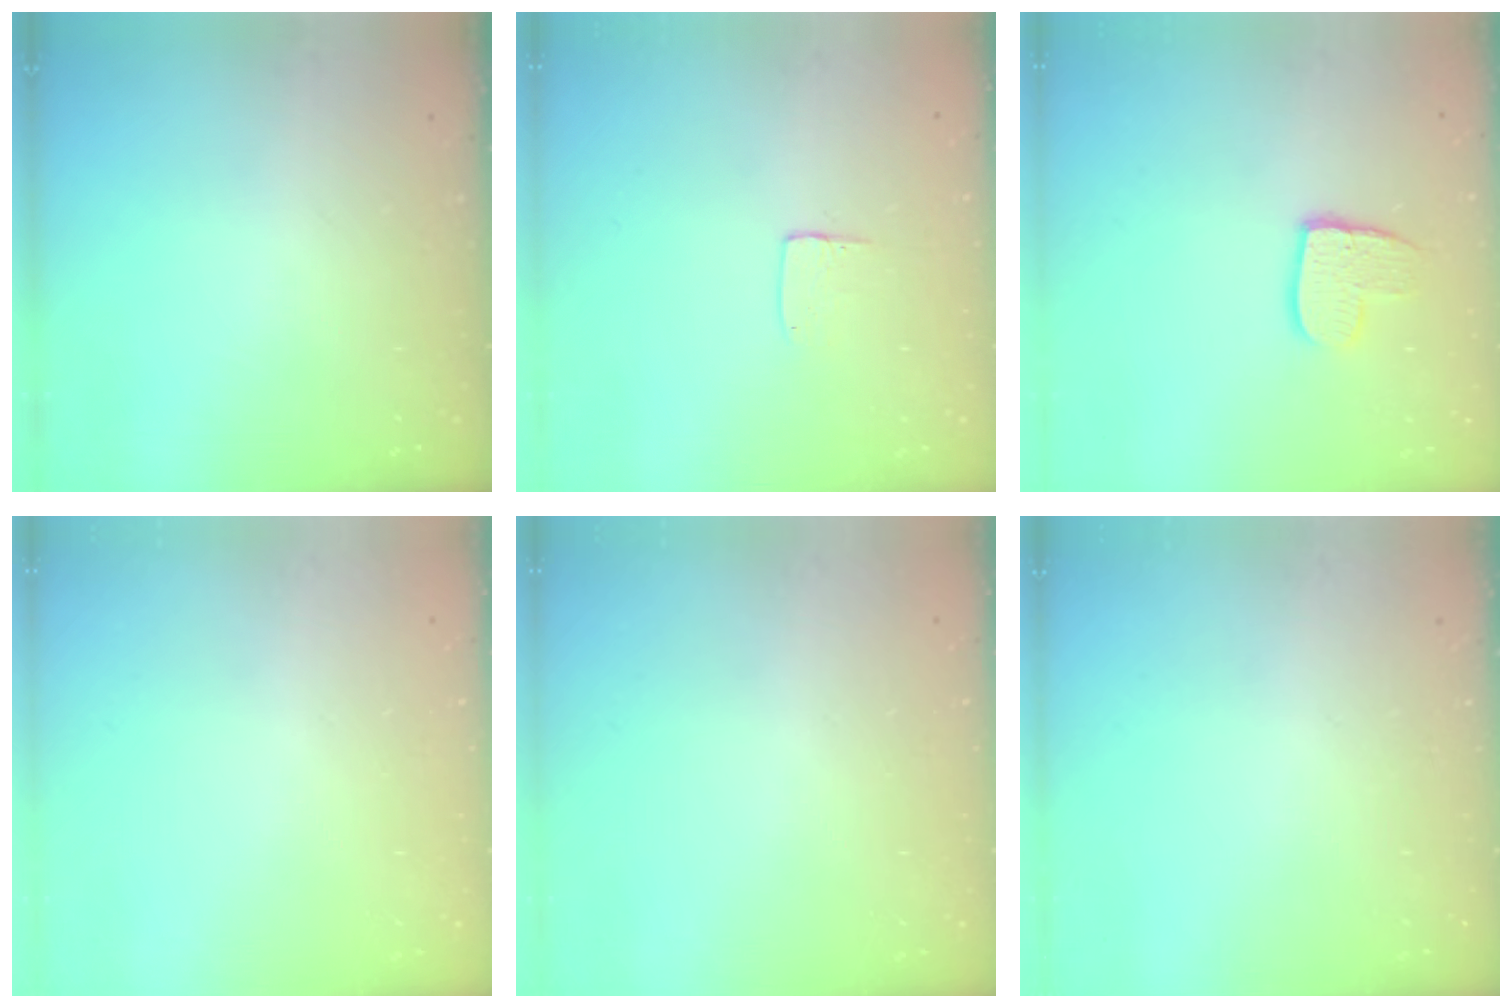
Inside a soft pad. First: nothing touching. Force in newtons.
{"total": 5.8, "press": 5.8, "slide": 0.4}
{"total": 9.2, "press": 9.2, "slide": 0.6}
{"total": 0.0}
{"total": 0.0}
{"total": 0.0}